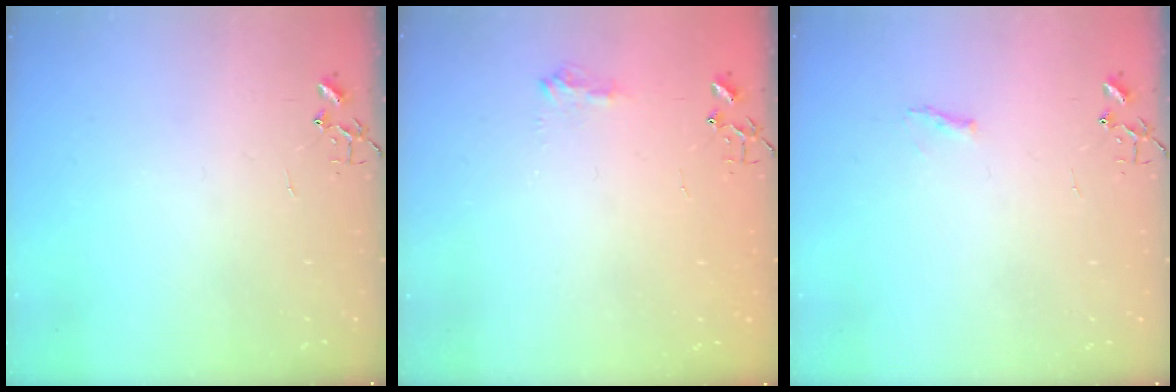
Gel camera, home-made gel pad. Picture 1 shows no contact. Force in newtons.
{"total": 8.4, "press": 8.4, "slide": 0.8}
{"total": 4.7, "press": 4.6, "slide": 0.6}